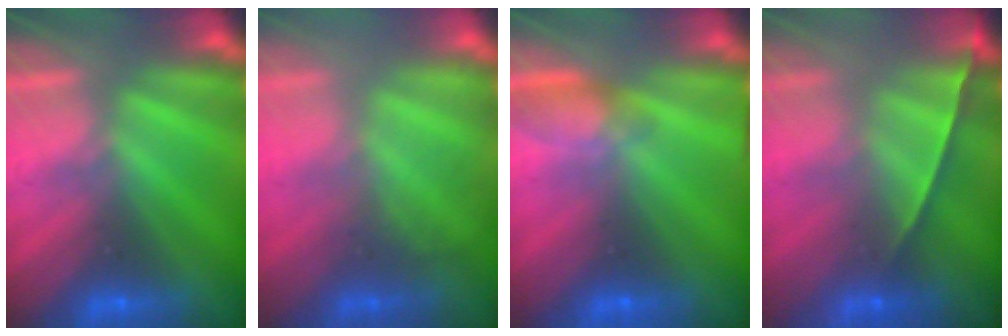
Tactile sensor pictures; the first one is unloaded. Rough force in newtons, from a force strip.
{"total": 2.5}
{"total": 4.9}
{"total": 1.4}